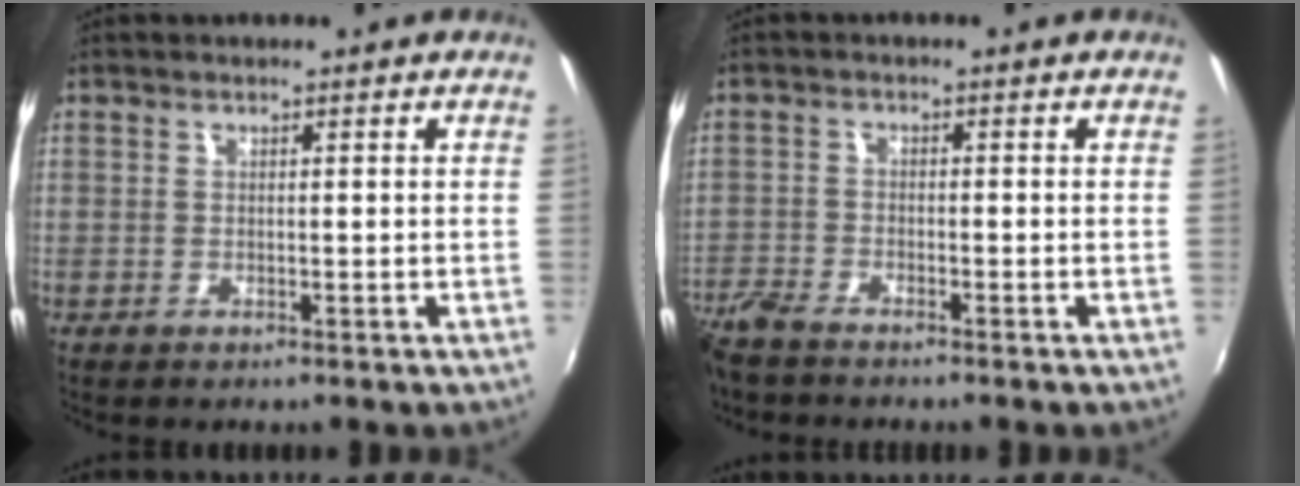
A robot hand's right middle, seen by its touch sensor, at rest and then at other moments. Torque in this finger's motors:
{"motor_torque": [1.07, -1.07, 0.36, 0.21]}